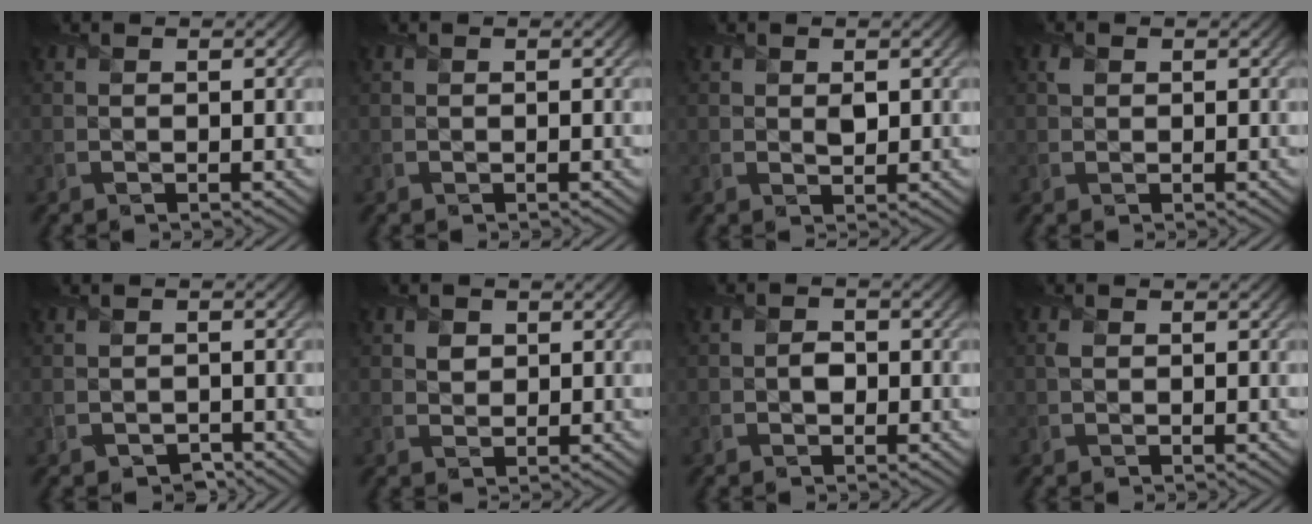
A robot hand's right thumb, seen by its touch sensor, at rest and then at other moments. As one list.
[{"total": 0.0}, {"total": 1.3, "force": [0.4, 0.9, 0.8], "torque": [-0.014, -0.007, 0.011]}, {"total": 0.7, "force": [0.4, 0.5, 0.1], "torque": [-0.004, 0.001, 0.004]}, {"total": 1.8, "force": [-1.2, 1.2, 0.4], "torque": [-0.006, -0.009, -0.022]}, {"total": 1.5, "force": [0.7, 1.3, 0.5], "torque": [-0.012, -0.003, 0.014]}, {"total": 1.4, "force": [-0.4, 1.1, 0.7], "torque": [-0.012, -0.001, -0.012]}, {"total": 0.6, "force": [0.2, 0.4, 0.4], "torque": [-0.011, 0.003, 0.000]}]